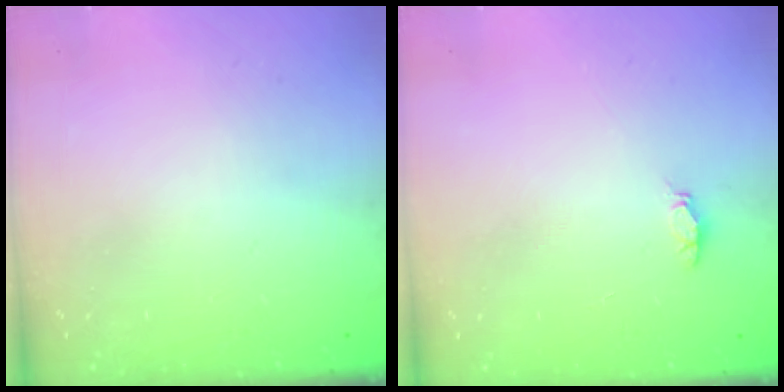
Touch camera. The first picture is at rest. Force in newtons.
{"total": 1.2, "press": 1.1, "slide": 0.4}